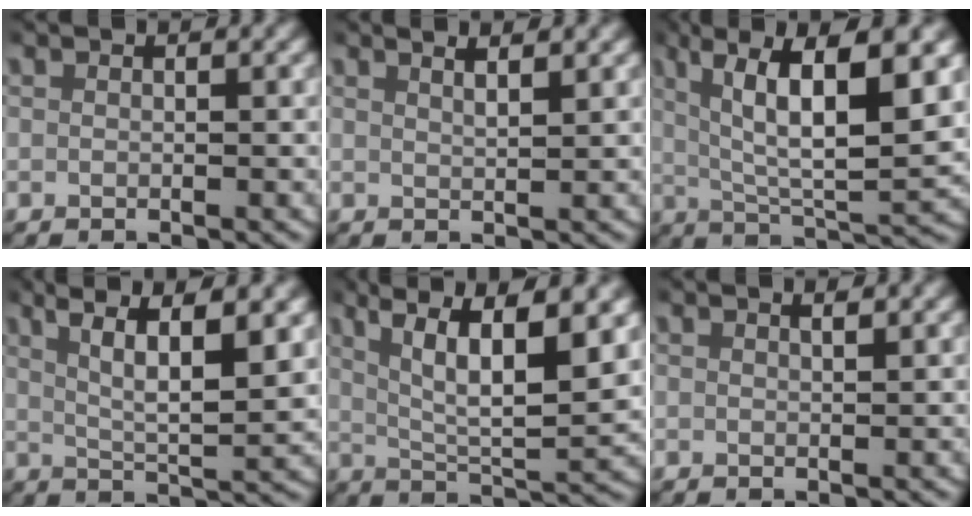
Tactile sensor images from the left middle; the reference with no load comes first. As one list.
[{"total": 3.0, "force": [2.2, 0.7, 1.9], "torque": [-0.022, 0.004, 0.035]}, {"total": 10.4, "force": [3.6, 3.7, 9.1], "torque": [-0.140, 0.011, 0.058]}, {"total": 7.5, "force": [3.6, 2.6, 6.0], "torque": [-0.087, 0.004, 0.054]}, {"total": 9.1, "force": [3.6, 3.5, 7.6], "torque": [-0.116, 0.000, 0.056]}, {"total": 0.9, "force": [0.6, 0.0, 0.6], "torque": [-0.007, 0.001, 0.011]}]